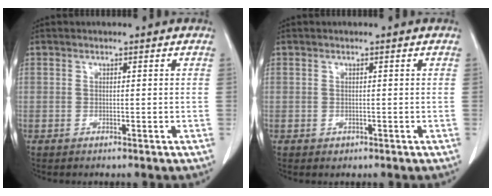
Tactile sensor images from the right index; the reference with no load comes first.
{"total": 0.6, "force": [-0.2, 0.5, 0.1], "torque": [-0.003, 0.003, 0.000]}